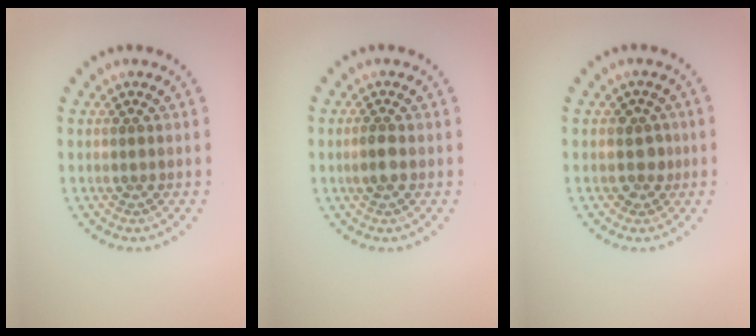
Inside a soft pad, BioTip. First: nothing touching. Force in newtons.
{"total": 1.3, "press": 1.3, "slide": 0.5}
{"total": 1.5, "press": 1.3, "slide": 0.8}